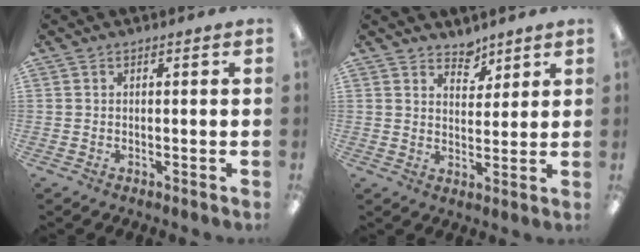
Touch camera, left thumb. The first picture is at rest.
{"total": 5.0, "force": [4.3, 2.4, 0.5], "torque": [0.009, -0.032, 0.076]}